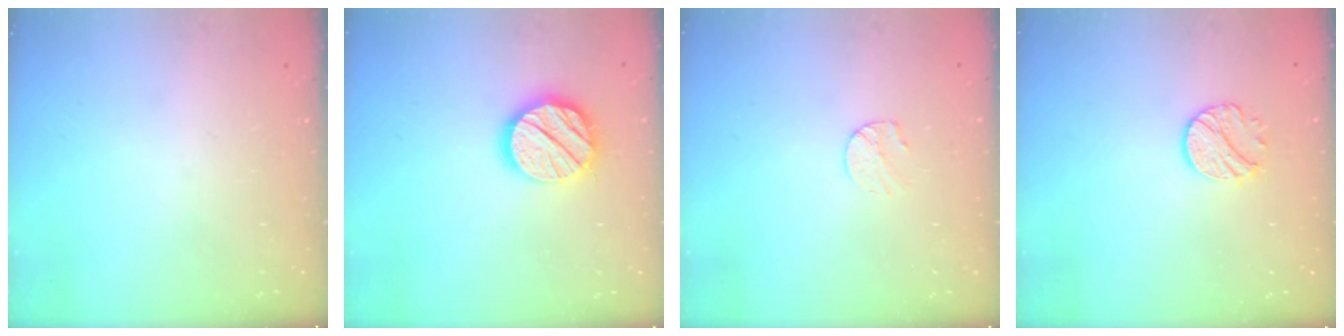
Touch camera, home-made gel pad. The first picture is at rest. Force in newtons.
{"total": 14.3, "press": 14.2, "slide": 2.0}
{"total": 6.5, "press": 6.4, "slide": 0.6}
{"total": 8.5, "press": 8.5, "slide": 0.4}